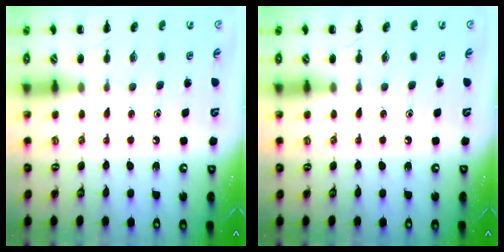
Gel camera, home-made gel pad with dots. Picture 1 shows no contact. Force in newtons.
{"total": 0.0}